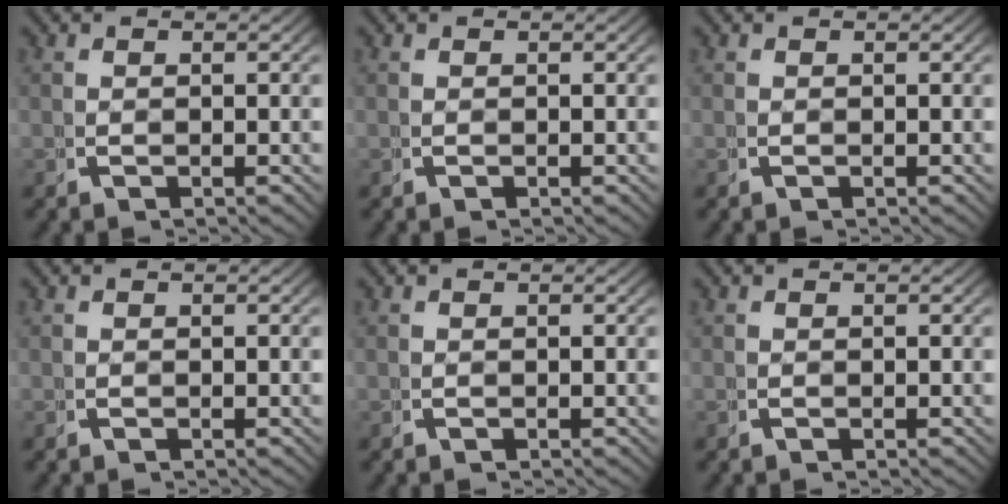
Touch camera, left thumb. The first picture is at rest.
{"total": 0.0}
{"total": 0.0}
{"total": 0.0}
{"total": 0.0}
{"total": 0.0}